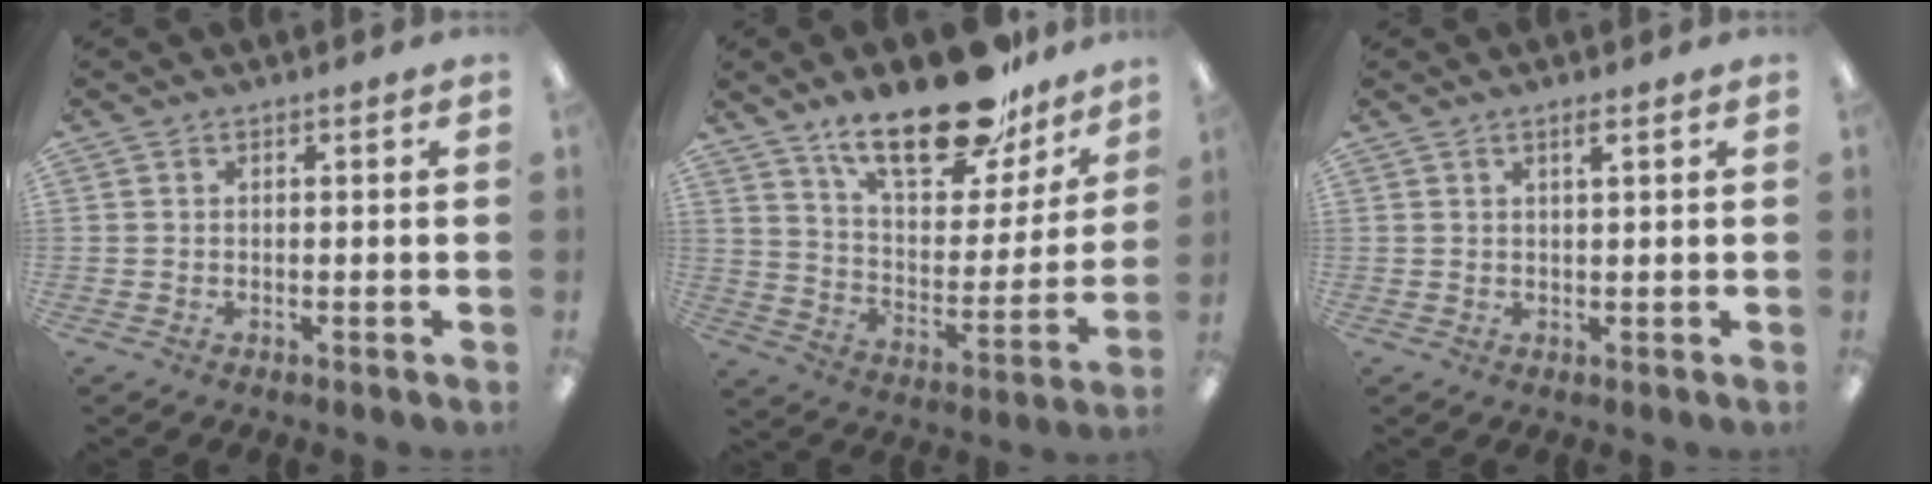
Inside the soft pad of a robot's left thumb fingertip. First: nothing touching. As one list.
[{"total": 24.7, "force": [17.4, 10.1, 14.4], "torque": [-0.218, -0.103, 0.295]}, {"total": 1.7, "force": [1.2, 0.1, 1.2], "torque": [-0.027, -0.001, 0.021]}]